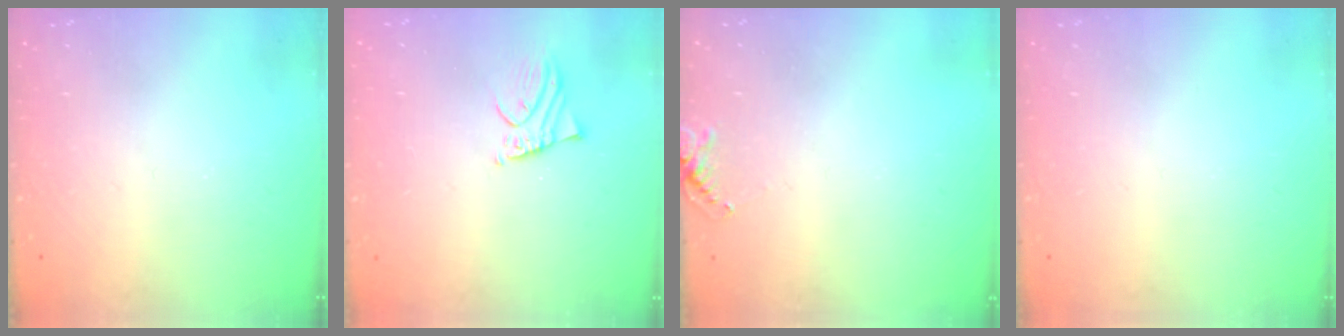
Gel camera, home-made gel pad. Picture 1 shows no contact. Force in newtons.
{"total": 1.9, "press": 1.9, "slide": 0.3}
{"total": 5.2, "press": 5.2, "slide": 0.5}
{"total": 0.0}